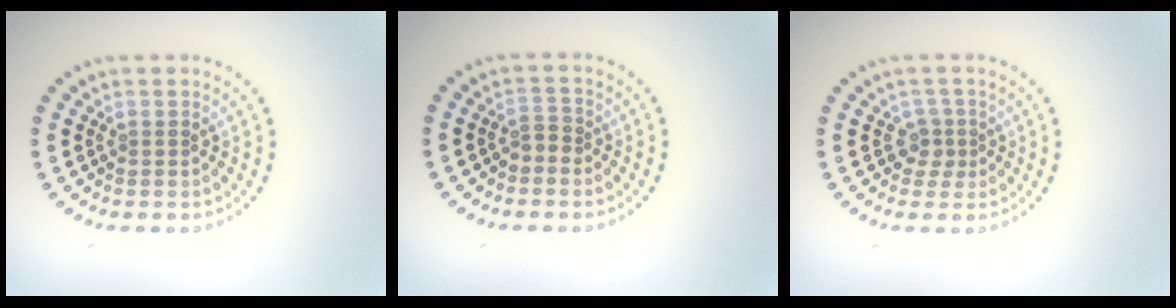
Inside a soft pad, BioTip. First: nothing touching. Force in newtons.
{"total": 1.3, "press": 1.0, "slide": 0.8}
{"total": 1.7, "press": 1.3, "slide": 1.2}